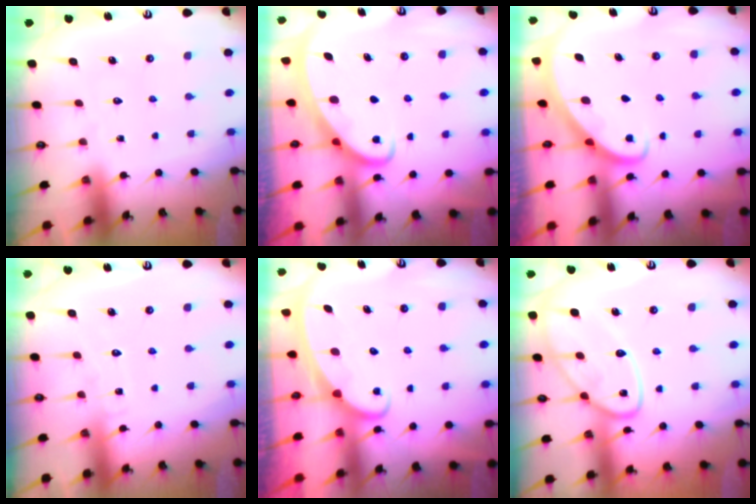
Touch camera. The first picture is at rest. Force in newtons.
{"total": 2.5, "press": 2.5, "slide": 0.3}
{"total": 2.8, "press": 2.8, "slide": 0.2}
{"total": 4.7, "press": 4.7, "slide": 0.5}
{"total": 2.4, "press": 2.4, "slide": 0.3}
{"total": 14.4, "press": 14.4, "slide": 1.1}